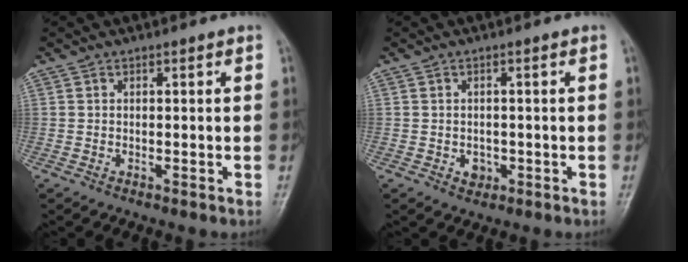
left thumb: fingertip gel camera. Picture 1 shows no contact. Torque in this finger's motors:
{"motor_torque": [-0.07, 0.07, 0.08, 0.03, 0.01]}